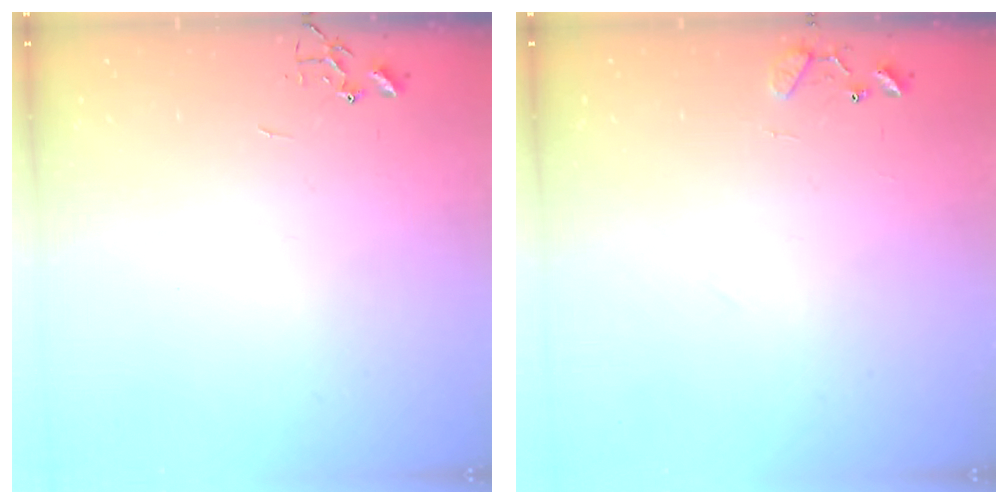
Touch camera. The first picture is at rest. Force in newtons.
{"total": 8.4, "press": 8.4, "slide": 0.7}